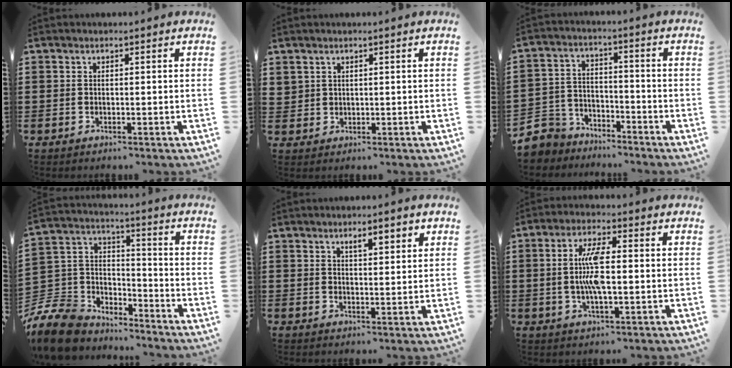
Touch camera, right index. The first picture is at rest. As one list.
[{"total": 1.6, "force": [1.2, 1.0, 0.2], "torque": [-0.007, 0.004, 0.025]}, {"total": 5.7, "force": [-5.1, 2.6, 0.2], "torque": [-0.044, 0.003, -0.112]}, {"total": 9.3, "force": [-7.9, 4.5, 2.0], "torque": [-0.088, 0.006, -0.161]}, {"total": 3.2, "force": [1.8, 0.9, 2.5], "torque": [-0.037, -0.001, 0.025]}, {"total": 7.5, "force": [-0.1, 2.0, 7.2], "torque": [-0.151, 0.000, -0.011]}]